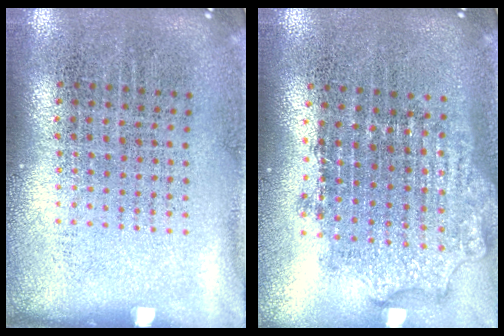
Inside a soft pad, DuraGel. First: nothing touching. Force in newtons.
{"total": 1.9, "press": 1.5, "slide": 1.1}